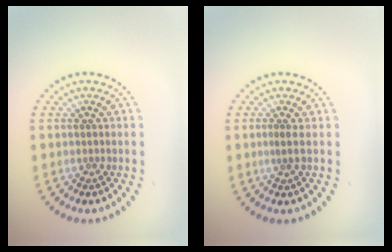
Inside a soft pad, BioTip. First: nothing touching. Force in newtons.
{"total": 0.8, "press": 0.4, "slide": 0.7}